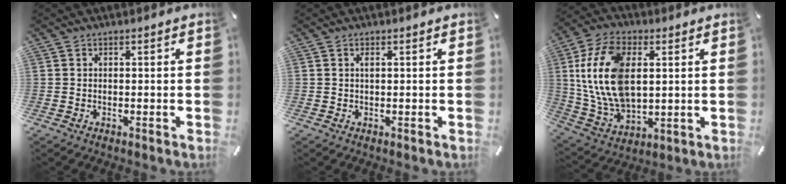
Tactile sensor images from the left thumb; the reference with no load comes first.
{"total": 1.0, "force": [0.3, 0.3, 0.9], "torque": [-0.019, 0.002, 0.004]}
{"total": 17.8, "force": [3.2, 11.3, 13.3], "torque": [-0.319, -0.002, 0.056]}